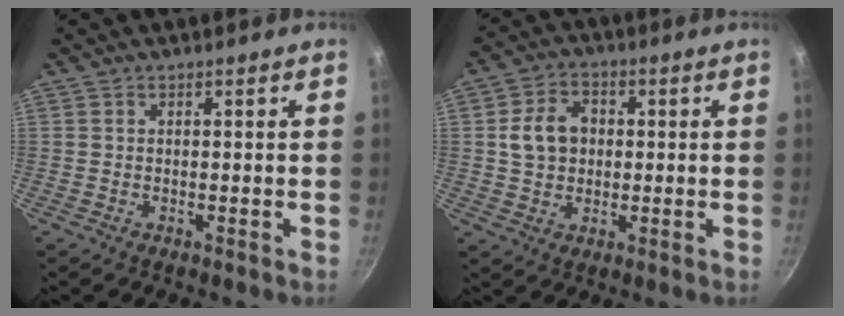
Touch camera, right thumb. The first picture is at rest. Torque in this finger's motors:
{"motor_torque": [-0.77, 0.91, 0.71, 0.05, 0.06]}